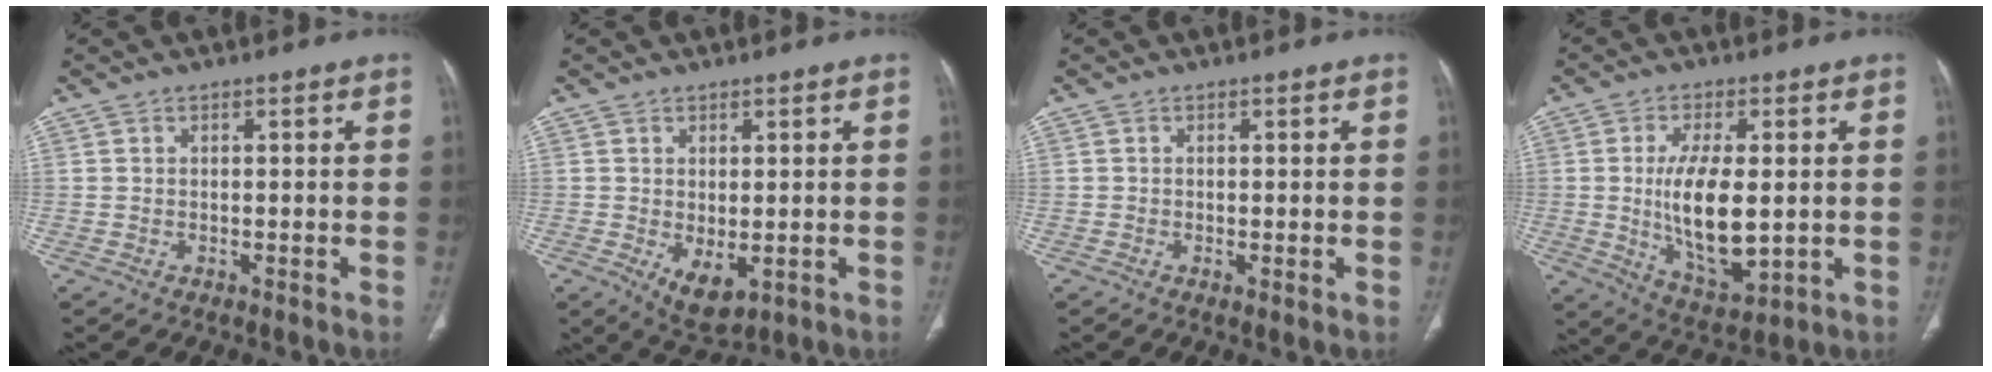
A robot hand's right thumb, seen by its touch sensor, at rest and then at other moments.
{"total": 5.4, "force": [-1.1, 2.8, 4.5], "torque": [-0.068, -0.012, 0.001]}
{"total": 0.9, "force": [-0.2, 0.1, 0.9], "torque": [-0.023, -0.005, -0.004]}
{"total": 13.5, "force": [-0.1, 5.8, 12.2], "torque": [-0.213, -0.022, 0.010]}